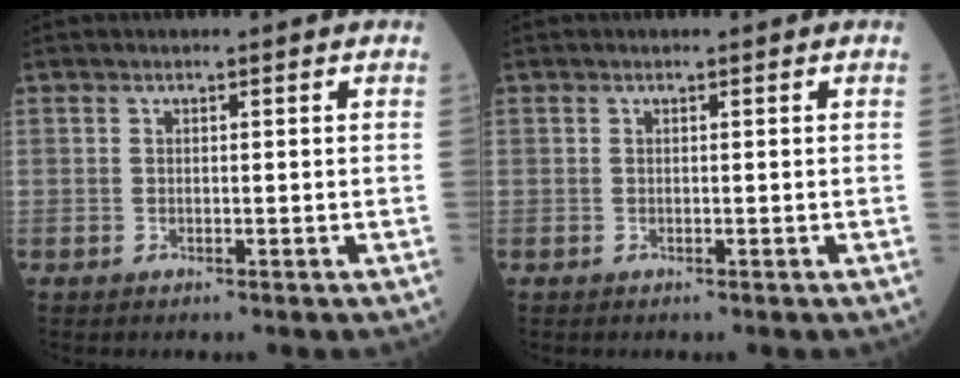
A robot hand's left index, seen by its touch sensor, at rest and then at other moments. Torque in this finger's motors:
{"motor_torque": [-0.01, 0.01, 0.03, 0.00]}